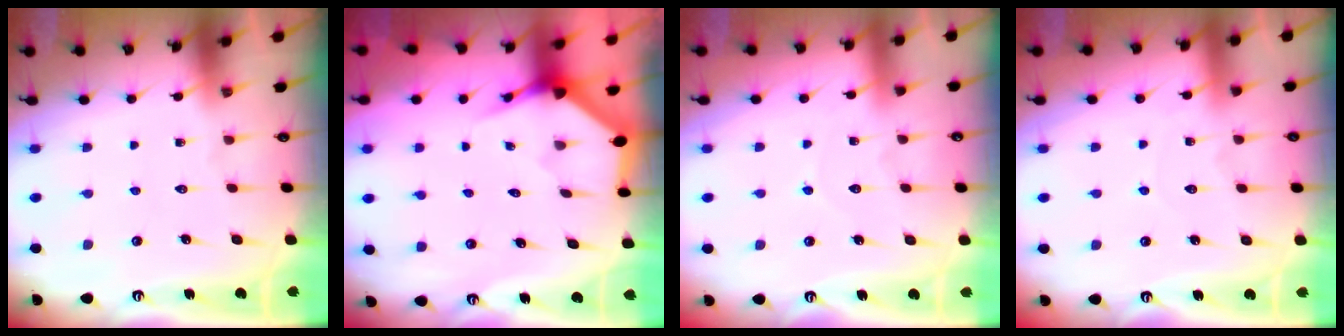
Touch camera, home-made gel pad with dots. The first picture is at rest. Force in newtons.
{"total": 3.4, "press": 3.4, "slide": 0.1}
{"total": 4.8, "press": 4.7, "slide": 0.5}
{"total": 4.5, "press": 4.5, "slide": 0.5}